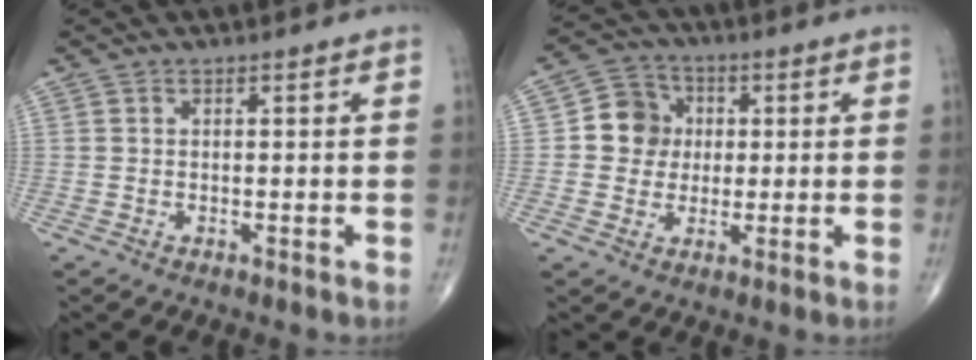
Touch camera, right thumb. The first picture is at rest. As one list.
[{"total": 8.0, "force": [0.7, 7.4, 3.2], "torque": [-0.018, 0.008, 0.001]}]